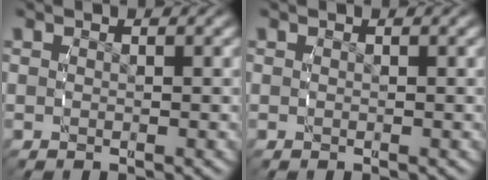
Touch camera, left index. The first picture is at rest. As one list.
[{"total": 0.0}]